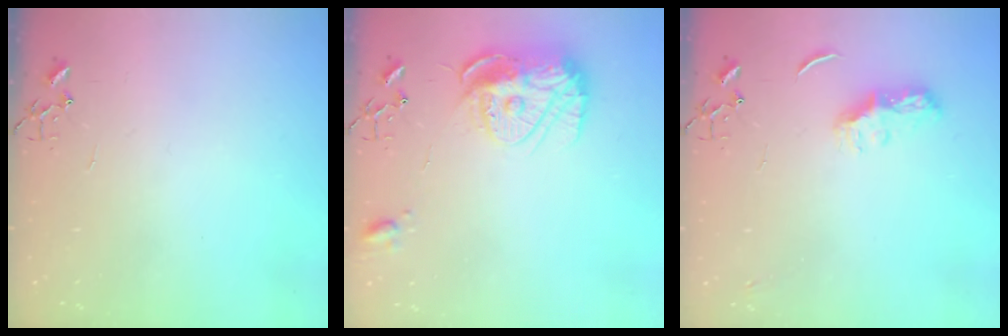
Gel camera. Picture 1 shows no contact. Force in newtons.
{"total": 14.9, "press": 14.9, "slide": 1.4}
{"total": 8.1, "press": 8.1, "slide": 0.6}